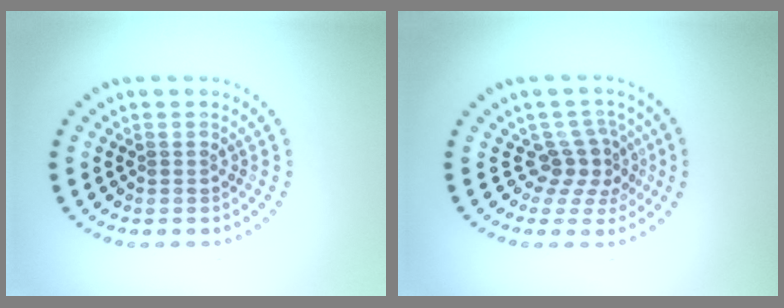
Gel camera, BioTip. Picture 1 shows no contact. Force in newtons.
{"total": 3.0, "press": 2.0, "slide": 2.2}